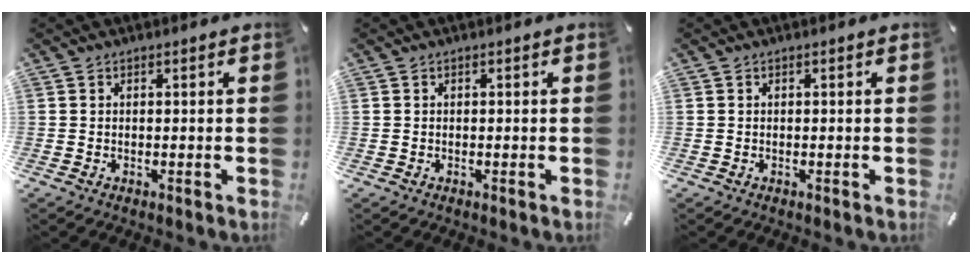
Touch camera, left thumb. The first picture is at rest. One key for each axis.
{"total": 0.0}
{"total": 0.0}